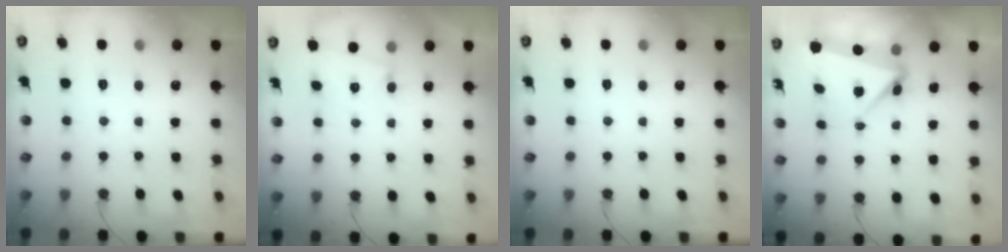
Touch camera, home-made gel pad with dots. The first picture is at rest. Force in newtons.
{"total": 1.9, "press": 1.7, "slide": 0.7}
{"total": 0.0}
{"total": 5.6, "press": 5.6, "slide": 0.2}